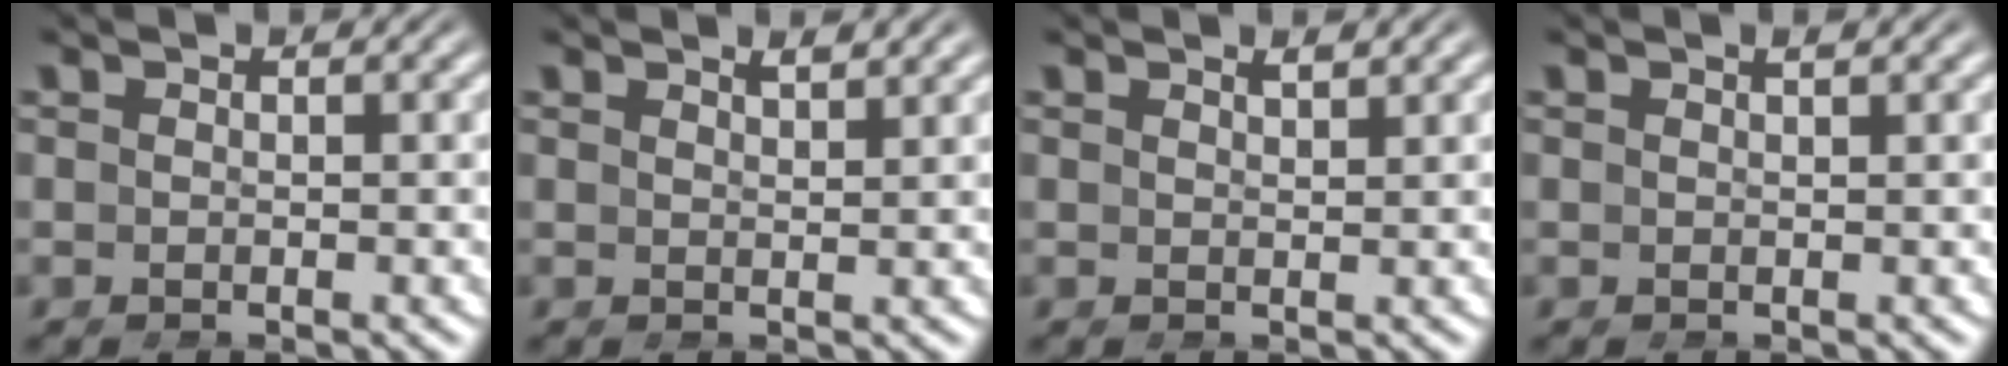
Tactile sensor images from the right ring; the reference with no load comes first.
{"total": 1.5, "force": [1.3, -0.6, -0.1], "torque": [0.004, -0.001, 0.028]}
{"total": 1.2, "force": [1.0, -0.6, -0.2], "torque": [0.006, -0.001, 0.022]}
{"total": 0.7, "force": [0.4, -0.5, 0.0], "torque": [0.004, 0.002, 0.009]}